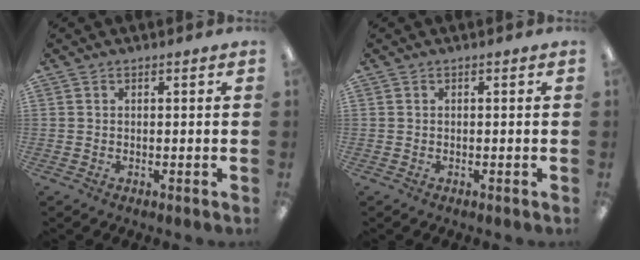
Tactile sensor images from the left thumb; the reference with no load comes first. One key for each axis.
{"total": 0.0}